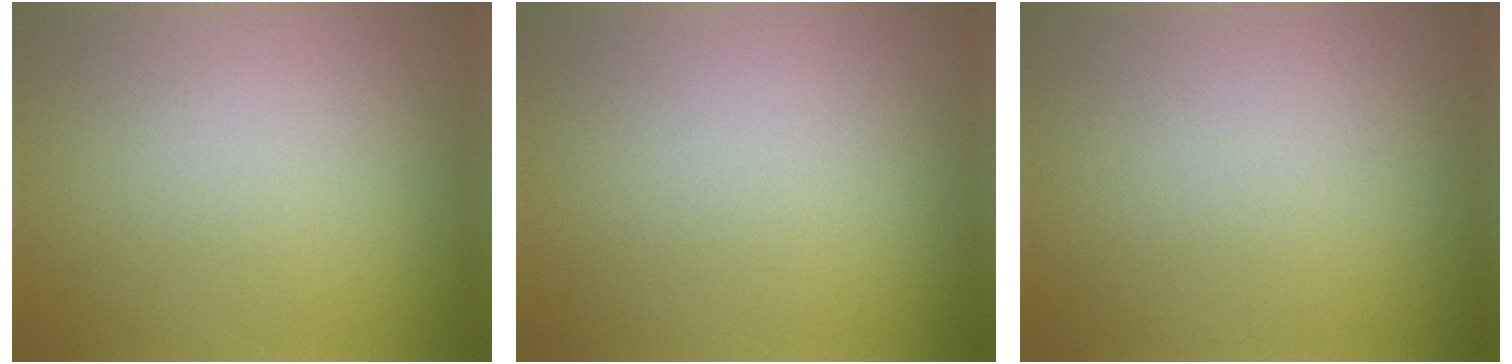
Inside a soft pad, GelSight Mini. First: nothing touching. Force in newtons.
{"total": 0.0}
{"total": 0.0}